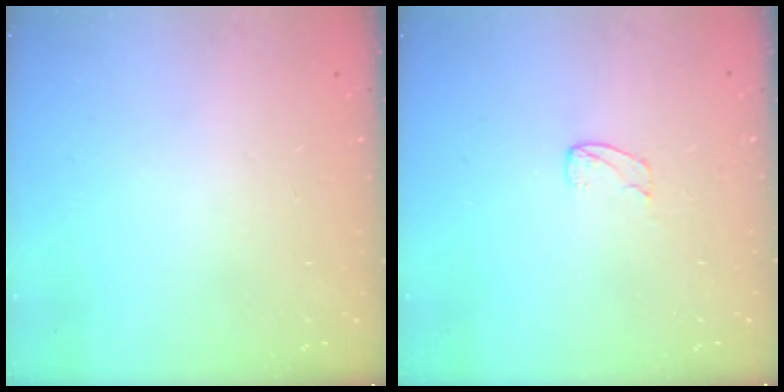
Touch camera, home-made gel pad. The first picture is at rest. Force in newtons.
{"total": 3.1, "press": 3.1, "slide": 0.1}